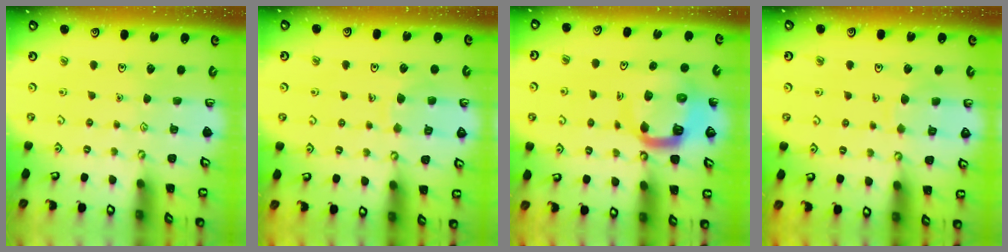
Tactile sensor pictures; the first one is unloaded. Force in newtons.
{"total": 7.2, "press": 7.2, "slide": 0.6}
{"total": 11.0, "press": 10.9, "slide": 1.3}
{"total": 6.9, "press": 6.9, "slide": 0.7}